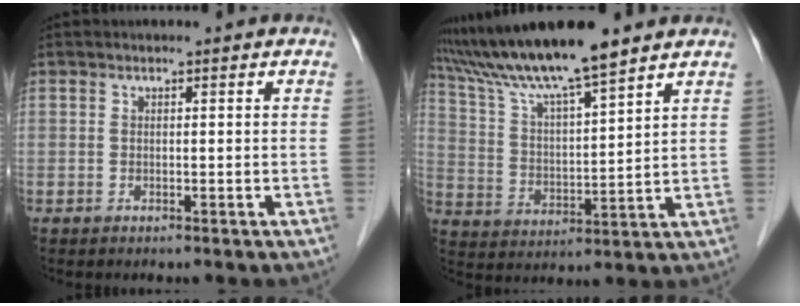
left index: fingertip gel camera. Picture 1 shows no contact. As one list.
[{"total": 13.8, "force": [11.6, -0.3, 7.5], "torque": [-0.143, 0.015, 0.217]}]